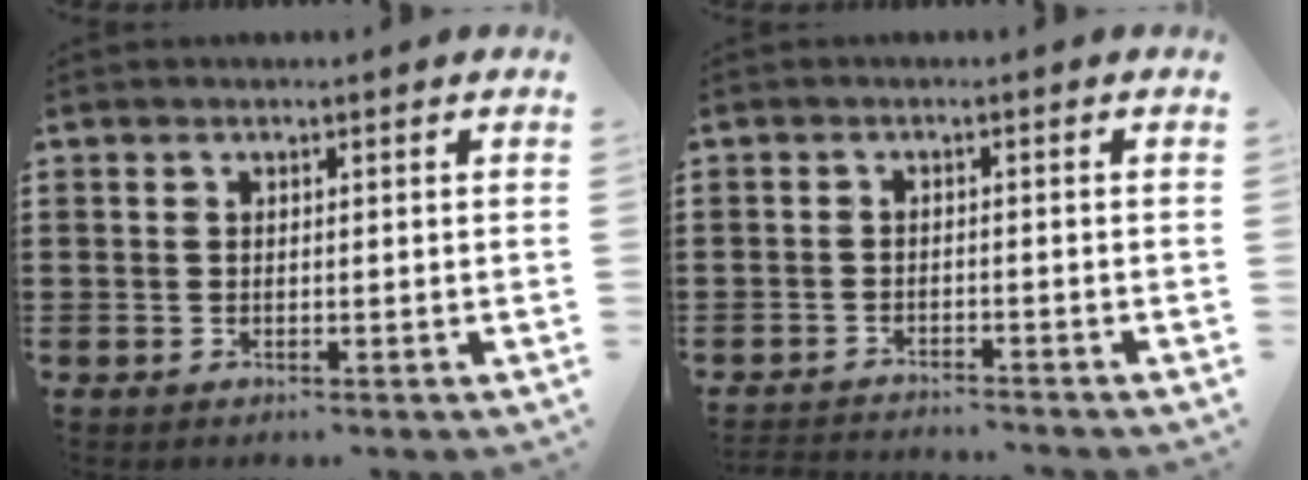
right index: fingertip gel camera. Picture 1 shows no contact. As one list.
[{"total": 2.0, "force": [-2.0, 0.0, -0.2], "torque": [-0.003, 0.001, -0.043]}]